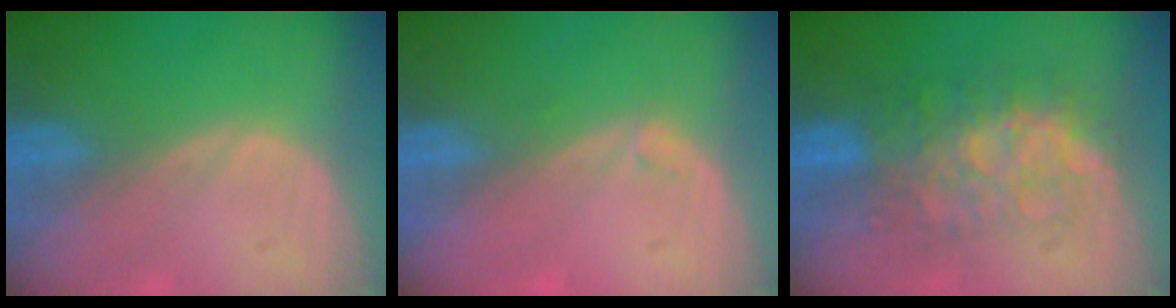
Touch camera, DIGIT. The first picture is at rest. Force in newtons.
{"total": 0.6, "press": 0.6, "slide": 0.2}
{"total": 8.2, "press": 8.0, "slide": 1.5}